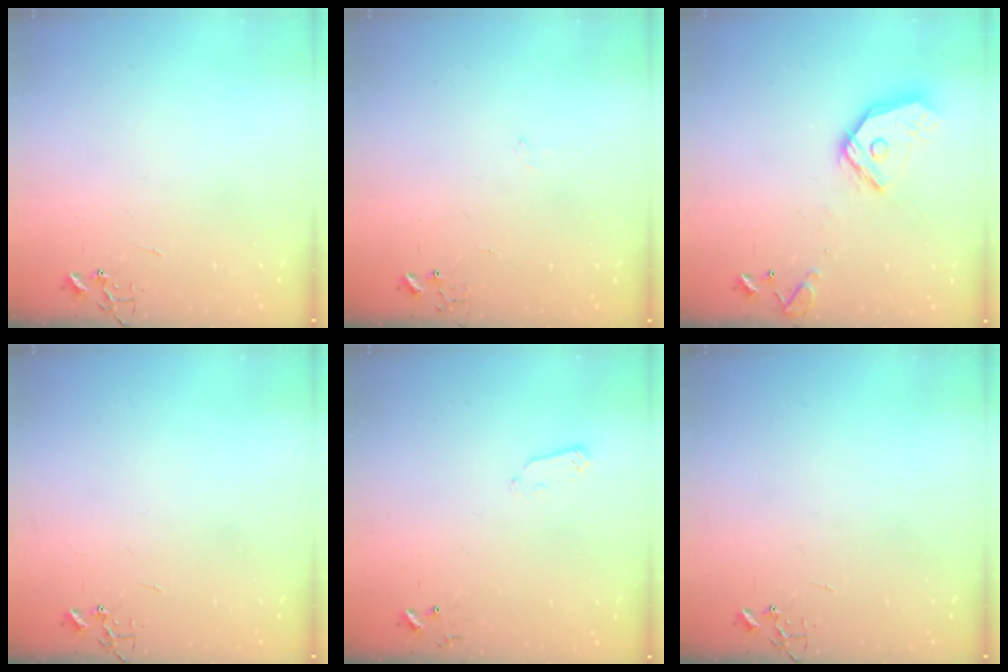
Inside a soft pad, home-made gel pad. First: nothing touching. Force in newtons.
{"total": 5.8, "press": 5.8, "slide": 0.7}
{"total": 14.6, "press": 14.4, "slide": 1.8}
{"total": 0.0}
{"total": 3.7, "press": 3.6, "slide": 0.8}
{"total": 0.0}